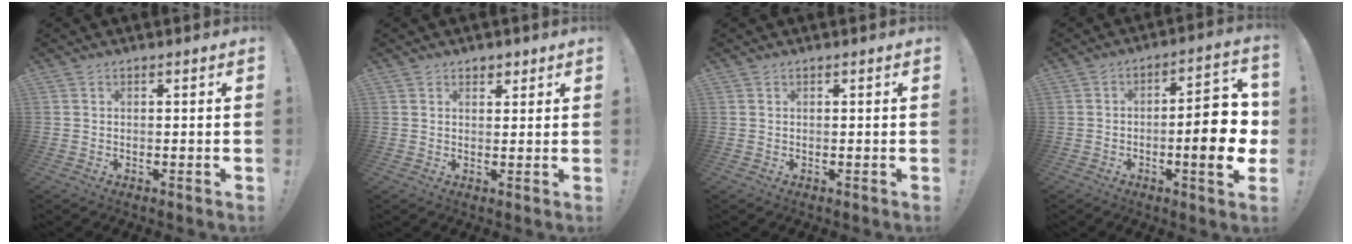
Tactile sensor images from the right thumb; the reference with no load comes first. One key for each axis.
{"total": 2.2, "fx": 1.5, "fy": 1.6, "fz": 0.5, "tx": 0.002, "ty": -0.007, "tz": 0.024}
{"total": 0.0}
{"total": 14.1, "fx": -2.2, "fy": 4.0, "fz": 13.4, "tx": -0.166, "ty": 0.001, "tz": -0.037}